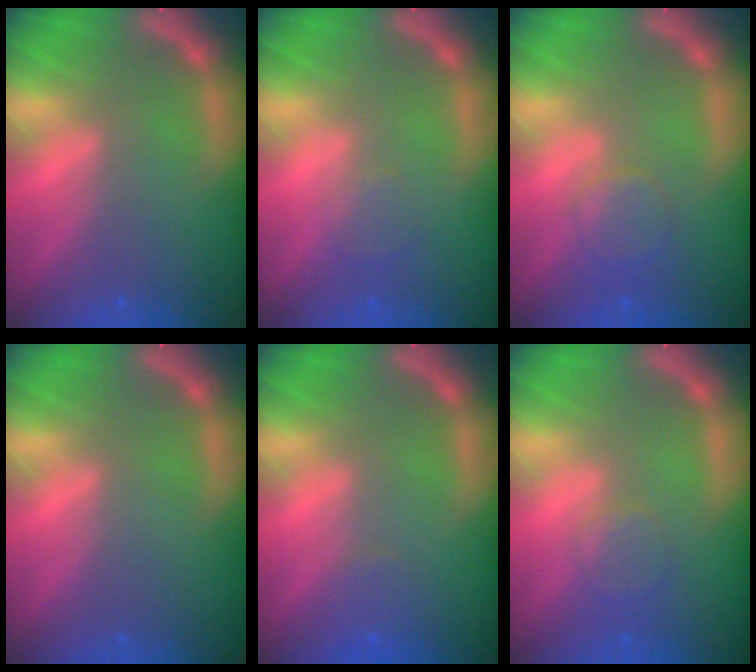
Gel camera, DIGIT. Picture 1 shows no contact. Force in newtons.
{"total": 1.5}
{"total": 3.5}
{"total": 0.0}
{"total": 1.4}
{"total": 2.4}